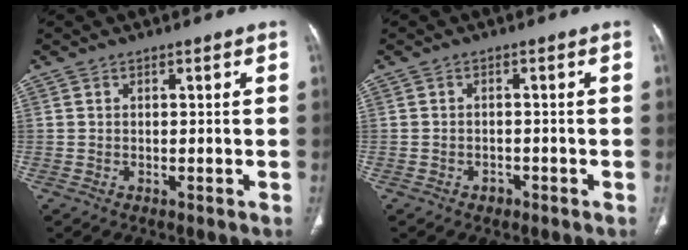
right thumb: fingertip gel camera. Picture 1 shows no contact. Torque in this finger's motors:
{"motor_torque": [0.01, 0.29, 0.14, 0.25, 0.03]}